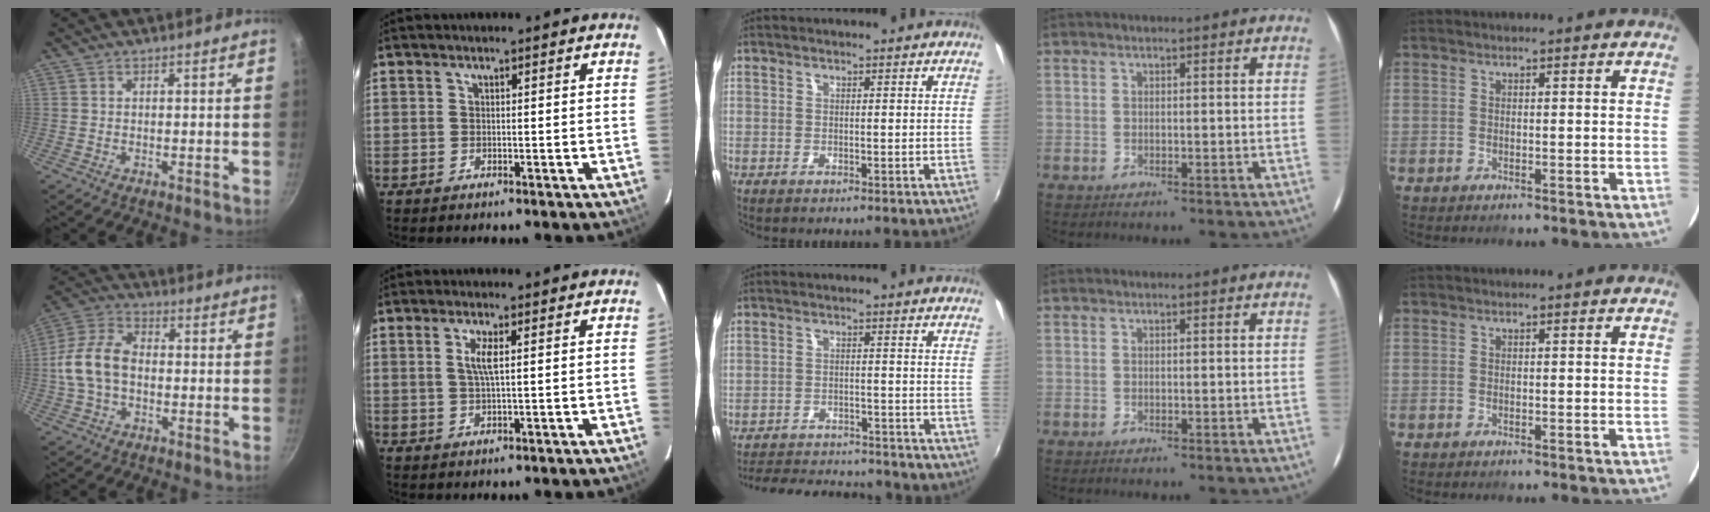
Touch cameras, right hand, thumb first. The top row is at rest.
{"thumb": {"total": 10.6, "force": [-1.0, 7.0, 7.9], "torque": [-0.143, 0.034, -0.033]}, "index": {"total": 3.1, "force": [0.8, 0.2, 2.9], "torque": [-0.059, 0.000, 0.014]}, "middle": {"total": 16.0, "force": [-14.3, 4.5, 5.5], "torque": [-0.125, 0.005, -0.195]}}